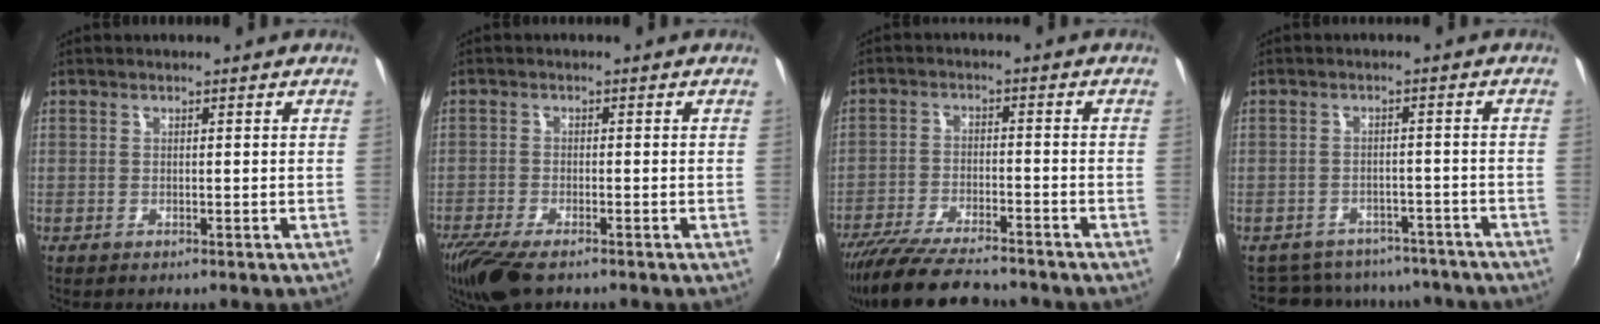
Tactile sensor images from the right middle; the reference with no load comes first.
{"total": 8.1, "force": [-6.0, 2.2, 5.0], "torque": [-0.121, -0.034, -0.113]}
{"total": 13.8, "force": [-12.0, 2.5, 6.2], "torque": [-0.138, -0.027, -0.203]}
{"total": 14.2, "force": [-12.2, 6.1, 4.1], "torque": [-0.094, 0.011, -0.153]}